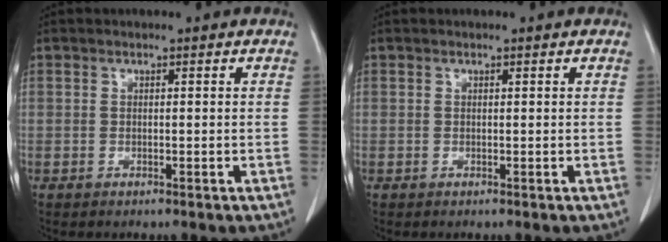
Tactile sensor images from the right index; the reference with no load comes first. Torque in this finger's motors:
{"motor_torque": [0.06, 0.00, 0.04, 0.01]}